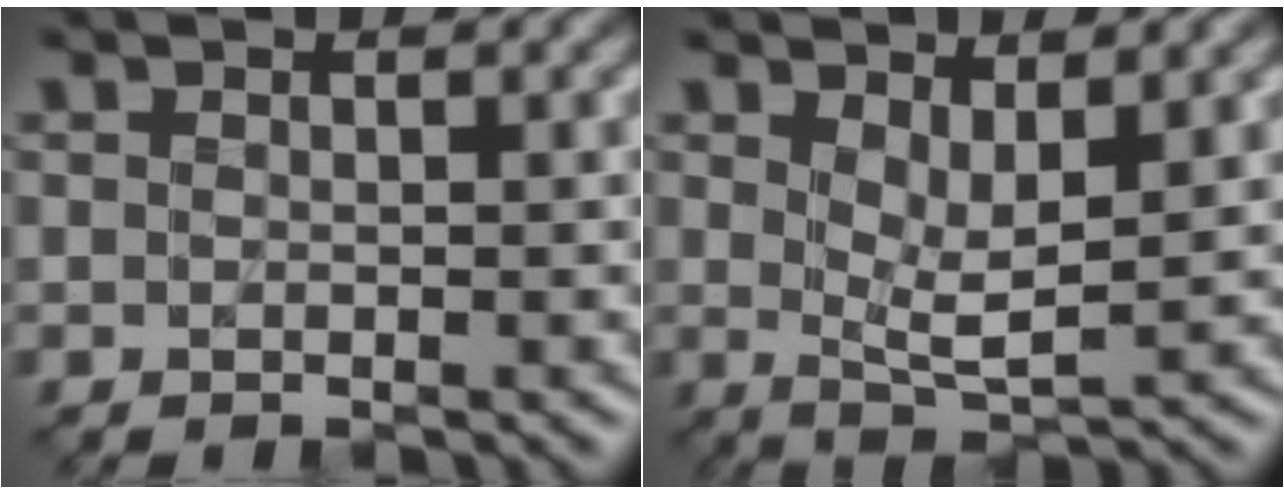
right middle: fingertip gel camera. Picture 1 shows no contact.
{"total": 2.6, "force": [0.9, 0.6, 2.4], "torque": [-0.048, -0.011, 0.020]}